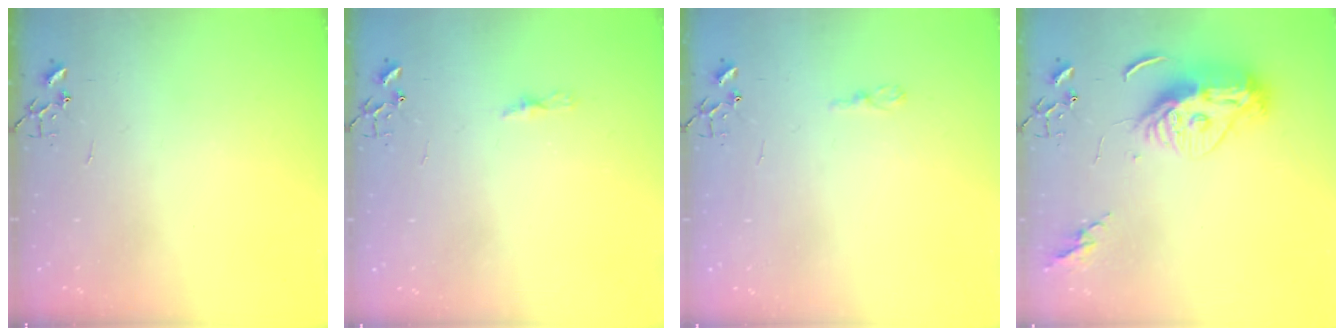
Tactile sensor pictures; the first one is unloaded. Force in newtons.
{"total": 3.9, "press": 3.9, "slide": 0.5}
{"total": 3.8, "press": 3.8, "slide": 0.4}
{"total": 13.5, "press": 13.4, "slide": 1.5}